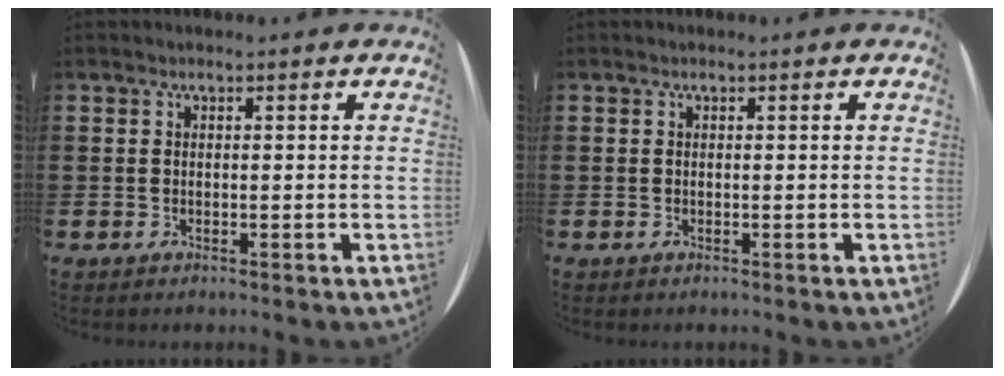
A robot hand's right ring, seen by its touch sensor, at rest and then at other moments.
{"total": 0.0}